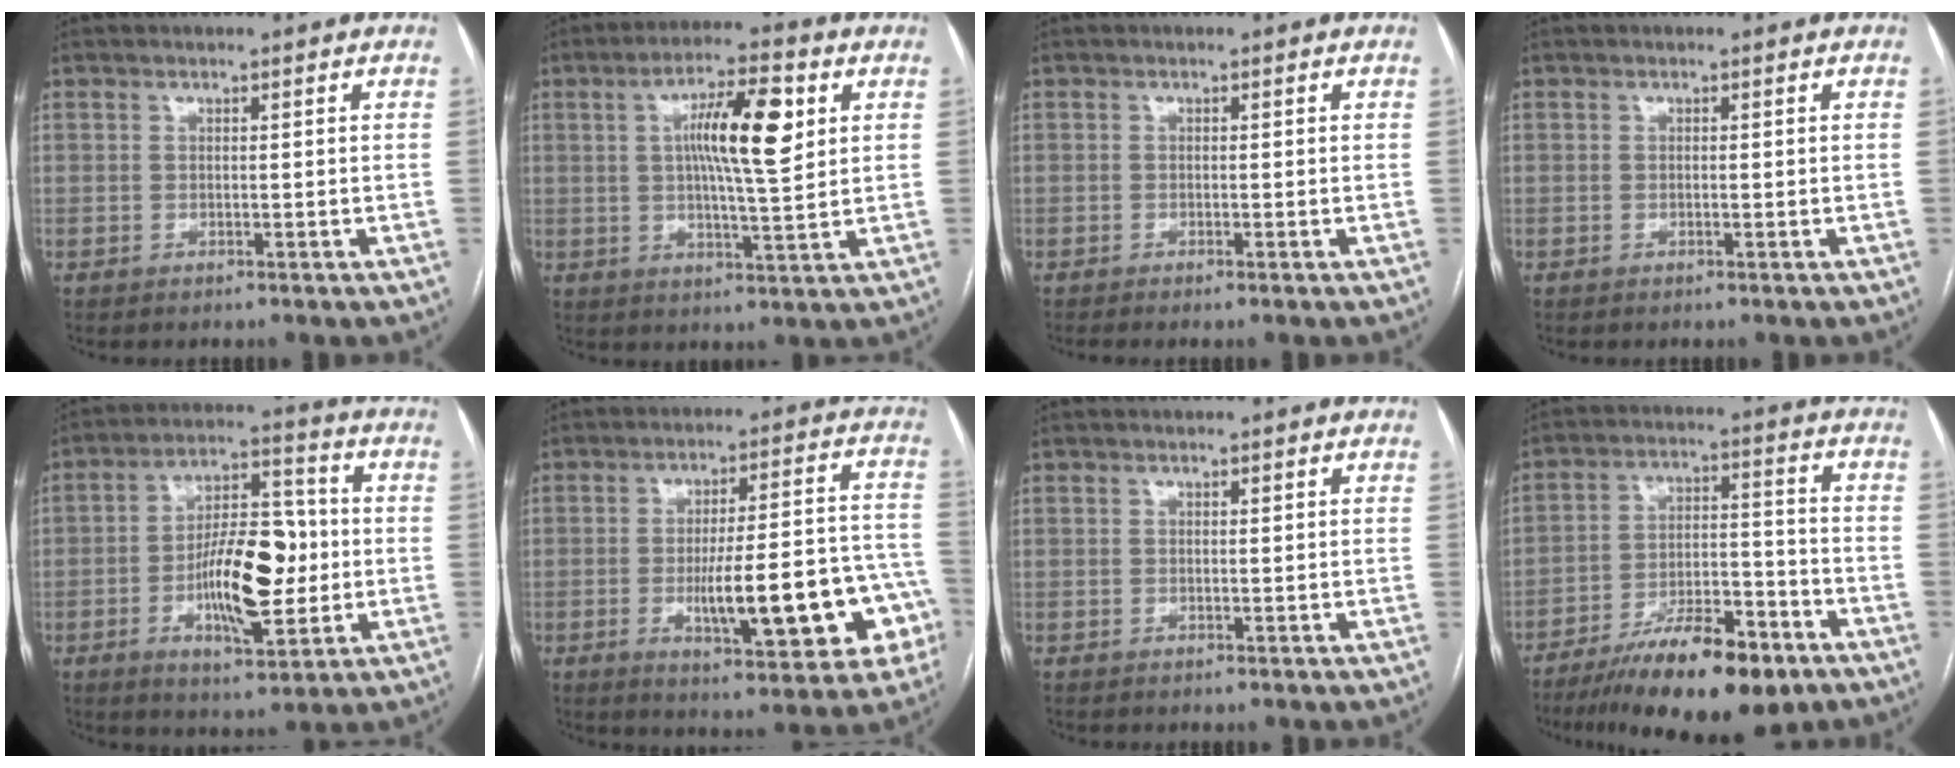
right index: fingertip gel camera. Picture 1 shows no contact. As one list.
[{"total": 11.2, "force": [2.9, 1.7, 10.6], "torque": [-0.180, 0.011, 0.046]}, {"total": 0.9, "force": [-0.6, -0.1, 0.7], "torque": [-0.015, -0.001, -0.013]}, {"total": 0.0}, {"total": 13.9, "force": [-2.1, 4.9, 12.8], "torque": [-0.223, 0.016, -0.030]}, {"total": 17.8, "force": [-5.2, 4.0, 16.5], "torque": [-0.189, 0.030, -0.055]}, {"total": 0.0}, {"total": 16.7, "force": [-11.2, 4.6, 11.5], "torque": [-0.174, 0.004, -0.184]}]